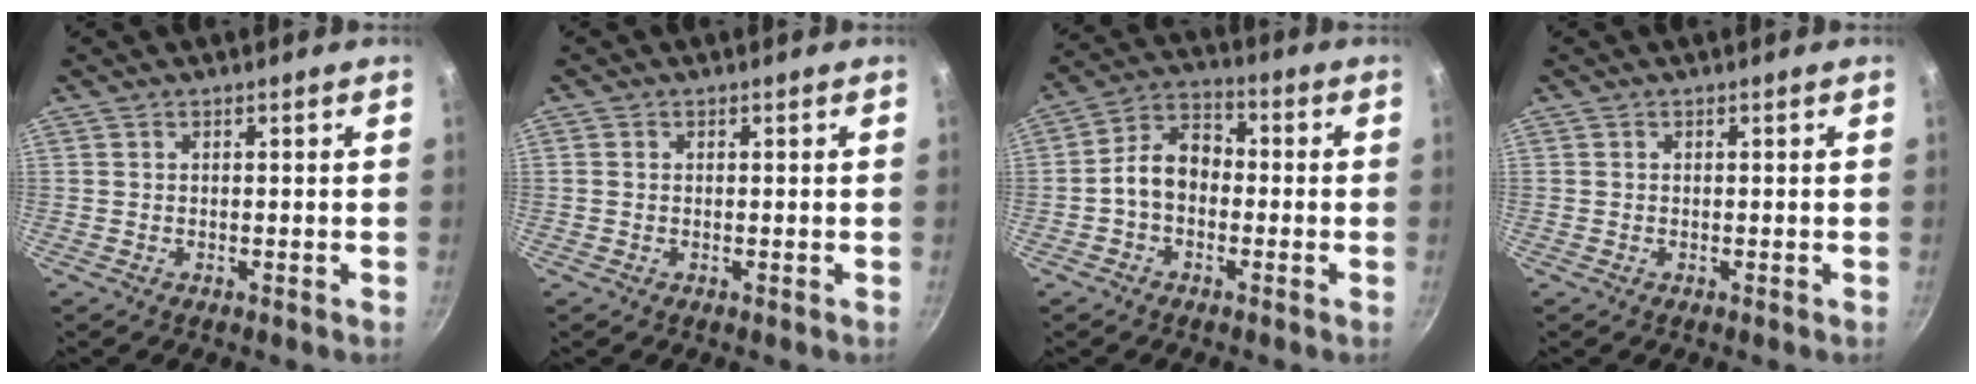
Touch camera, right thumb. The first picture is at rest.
{"total": 0.6, "force": [0.0, 0.6, 0.3], "torque": [-0.005, 0.002, -0.002]}
{"total": 8.6, "force": [-1.3, 6.2, 5.8], "torque": [-0.072, 0.036, -0.042]}
{"total": 0.0}